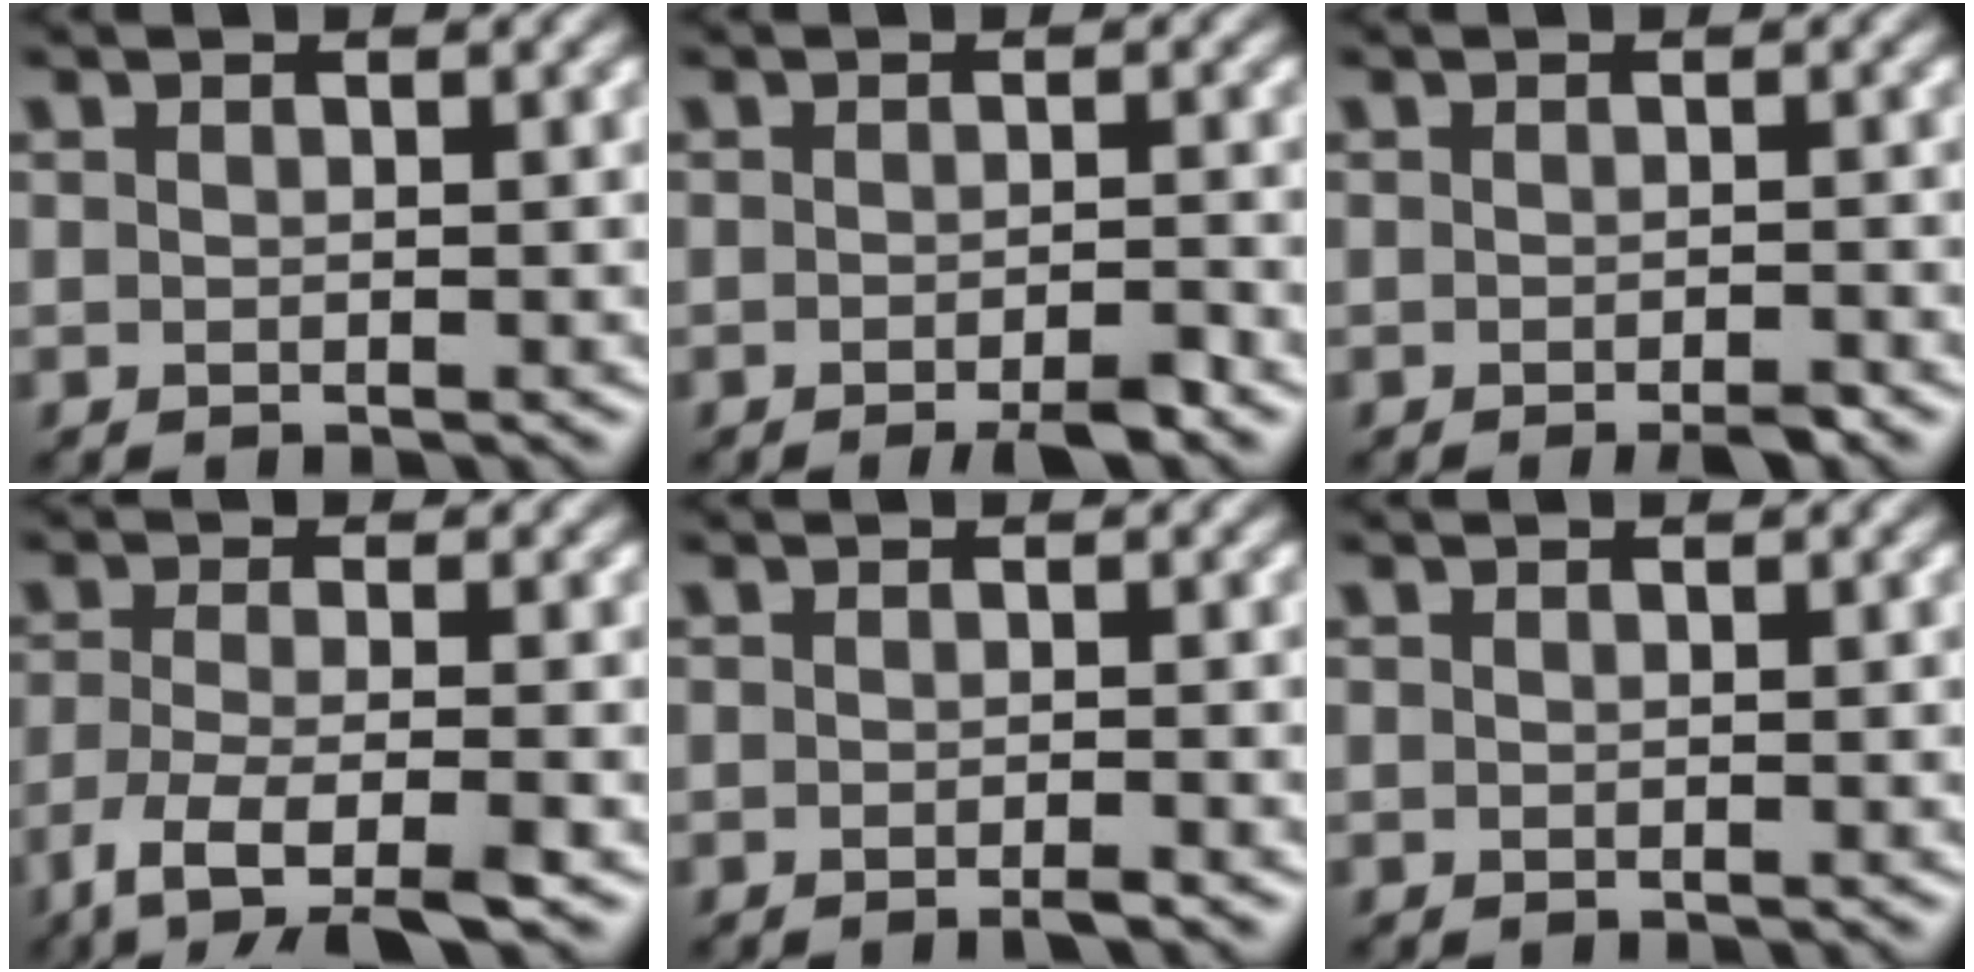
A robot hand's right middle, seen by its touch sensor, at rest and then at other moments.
{"total": 2.8, "force": [-2.0, 0.6, 1.9], "torque": [-0.028, 0.002, -0.029]}
{"total": 1.8, "force": [-1.2, 0.5, 1.2], "torque": [-0.018, 0.000, -0.016]}
{"total": 5.8, "force": [-3.8, 1.2, 4.2], "torque": [-0.079, -0.005, -0.075]}
{"total": 1.1, "force": [-0.8, 0.1, 0.8], "torque": [-0.014, 0.000, -0.012]}
{"total": 0.0}